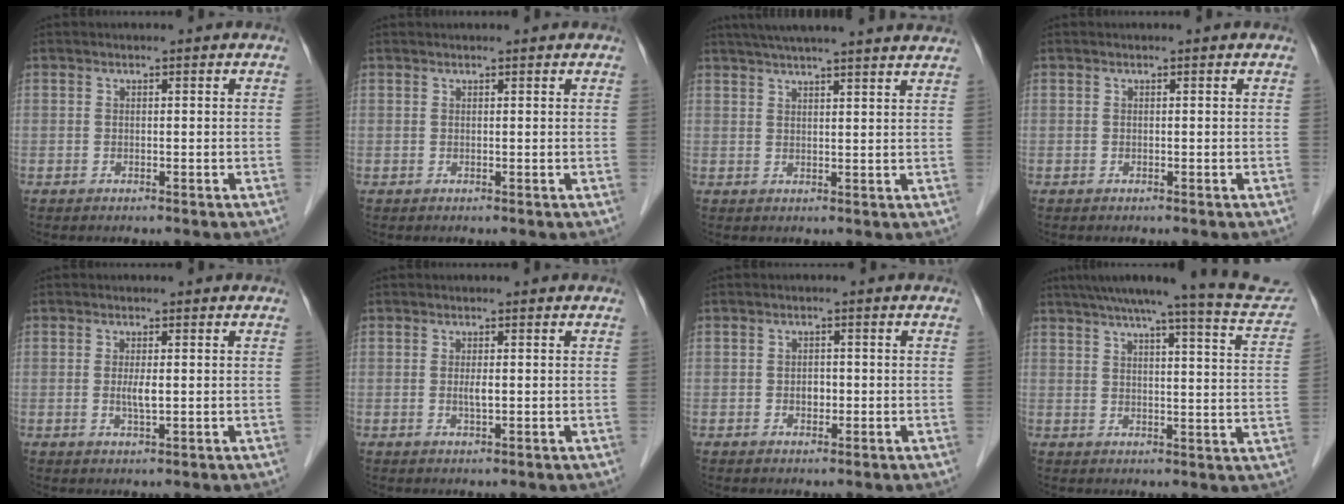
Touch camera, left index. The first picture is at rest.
{"total": 1.8, "force": [1.7, 0.2, 0.5], "torque": [-0.010, 0.023, 0.023]}
{"total": 17.3, "force": [15.3, 0.5, 7.9], "torque": [-0.128, 0.031, 0.198]}
{"total": 0.0}
{"total": 2.1, "force": [0.1, 0.4, 2.0], "torque": [-0.045, -0.003, 0.002]}
{"total": 1.3, "force": [0.1, 0.2, 1.3], "torque": [-0.026, -0.001, 0.001]}
{"total": 1.6, "force": [-0.3, 1.1, 1.0], "torque": [-0.016, 0.003, -0.003]}
{"total": 17.0, "force": [15.6, -0.1, 6.9], "torque": [-0.096, -0.038, 0.181]}